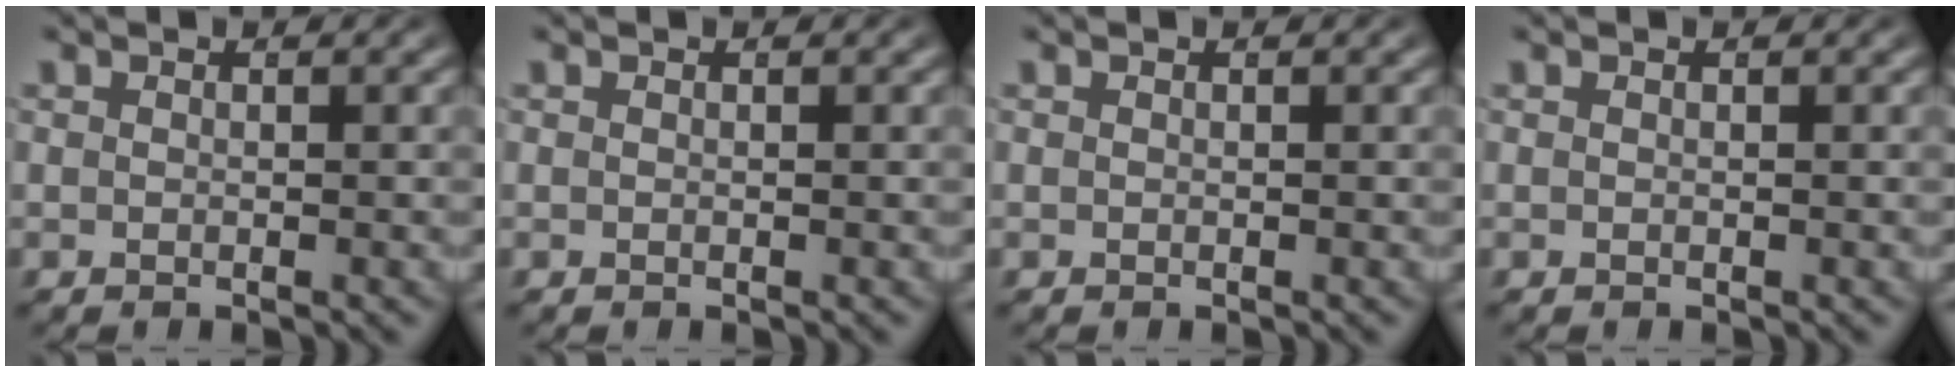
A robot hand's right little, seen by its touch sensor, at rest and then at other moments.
{"total": 0.0}
{"total": 0.0}
{"total": 0.0}